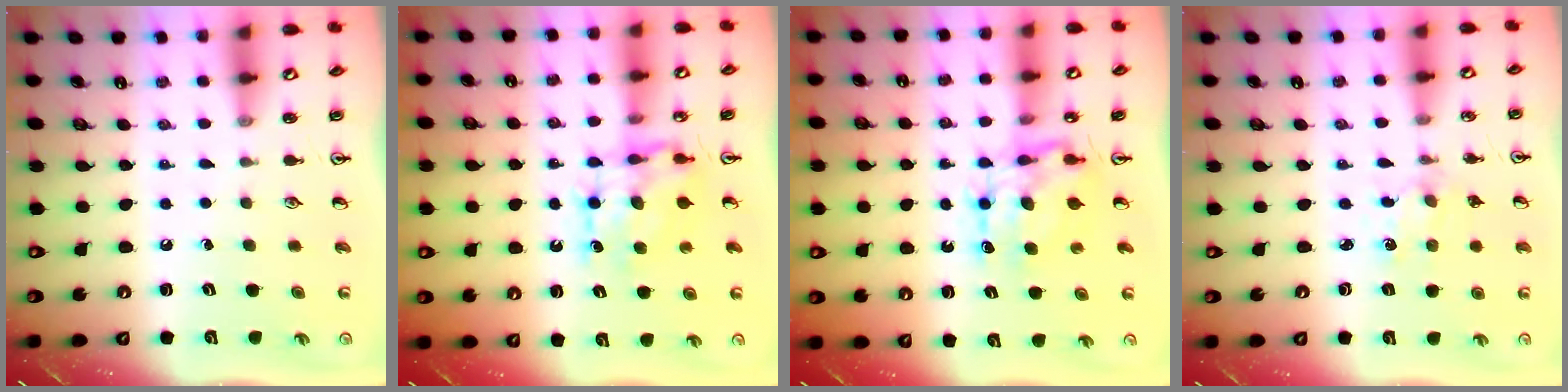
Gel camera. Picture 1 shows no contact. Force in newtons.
{"total": 8.4, "press": 8.4, "slide": 0.5}
{"total": 7.2, "press": 7.2, "slide": 0.5}
{"total": 2.0, "press": 1.9, "slide": 0.4}